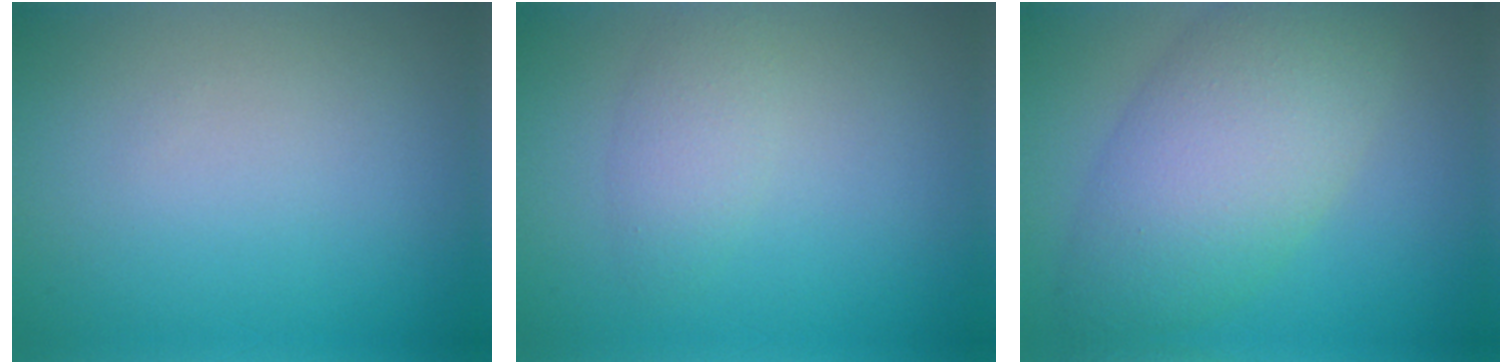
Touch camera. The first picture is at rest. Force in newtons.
{"total": 2.1, "press": 2.1, "slide": 0.1}
{"total": 8.1, "press": 8.1, "slide": 0.2}